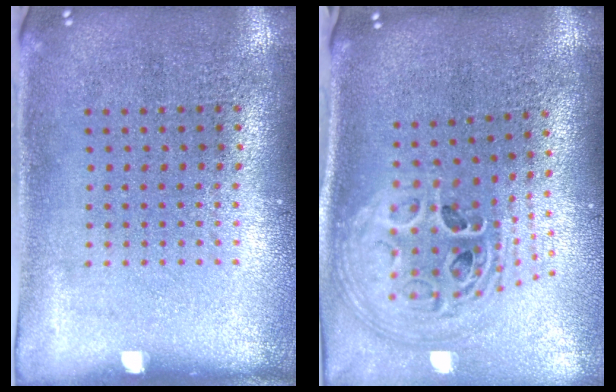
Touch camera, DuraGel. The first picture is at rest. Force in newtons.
{"total": 3.0, "press": 2.0, "slide": 2.2}